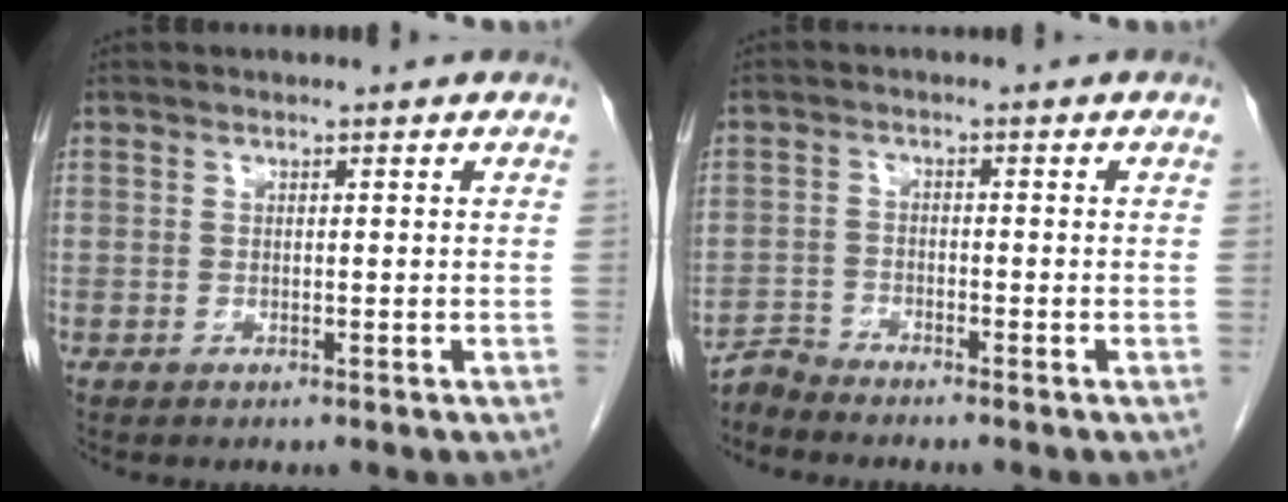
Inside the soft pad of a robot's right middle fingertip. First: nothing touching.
{"total": 2.4, "force": [-2.2, -0.5, -0.6], "torque": [0.016, -0.014, -0.046]}